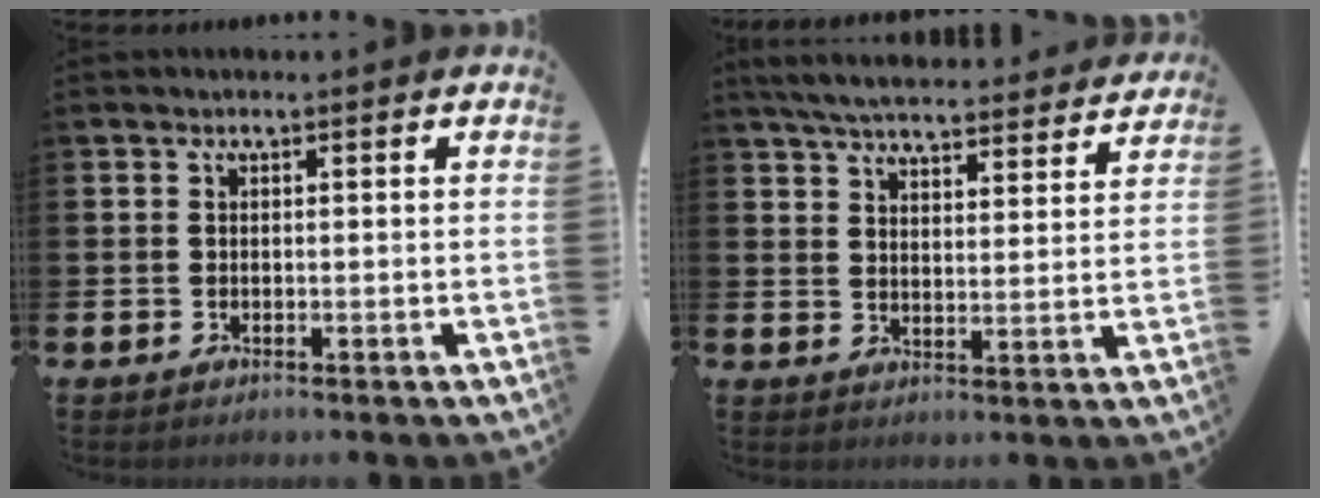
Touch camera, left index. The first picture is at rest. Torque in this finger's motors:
{"motor_torque": [1.07, -1.07, 0.33, 0.07]}